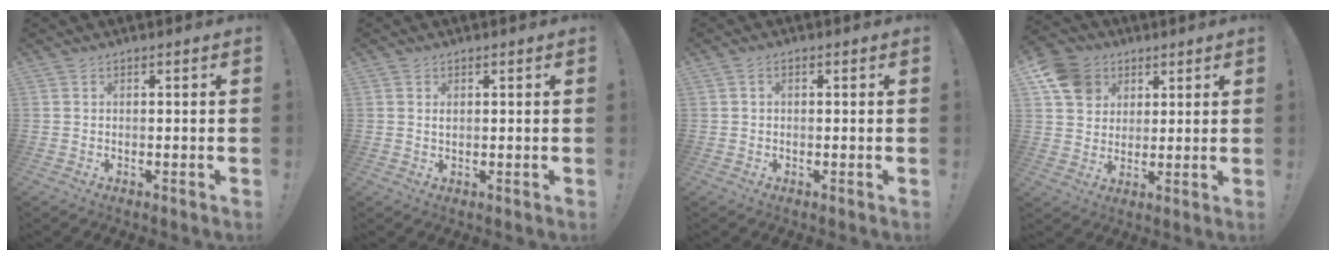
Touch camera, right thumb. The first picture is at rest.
{"total": 0.8, "force": [0.5, 0.5, 0.3], "torque": [-0.005, 0.000, 0.010]}
{"total": 1.1, "force": [-0.2, 0.8, 0.7], "torque": [-0.010, 0.002, -0.004]}
{"total": 11.7, "force": [5.1, 9.5, 4.5], "torque": [-0.068, -0.024, 0.104]}